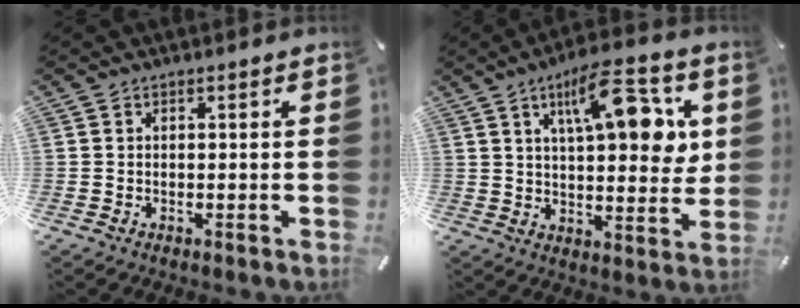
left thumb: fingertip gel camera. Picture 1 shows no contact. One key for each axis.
{"total": 16.0, "fx": 7.0, "fy": 6.1, "fz": 13.0, "tx": -0.192, "ty": -0.023, "tz": 0.109}